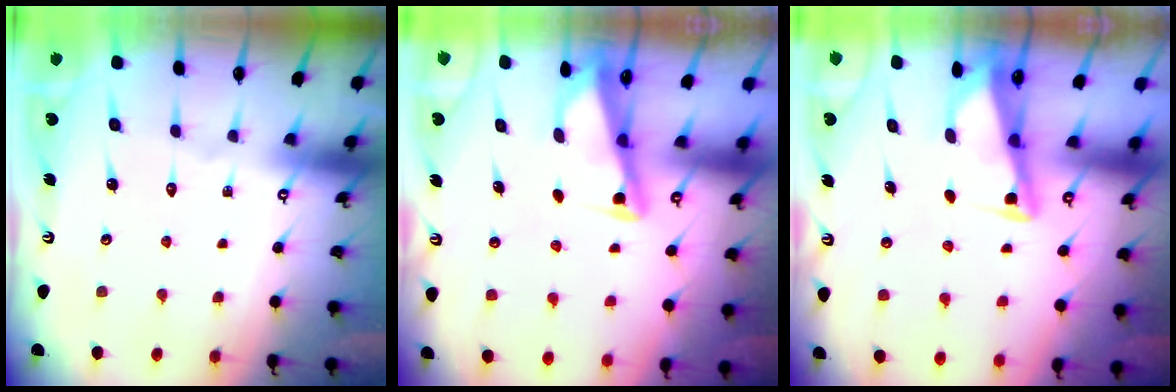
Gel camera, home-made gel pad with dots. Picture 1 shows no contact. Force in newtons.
{"total": 2.7, "press": 2.7, "slide": 0.3}
{"total": 2.7, "press": 2.7, "slide": 0.3}